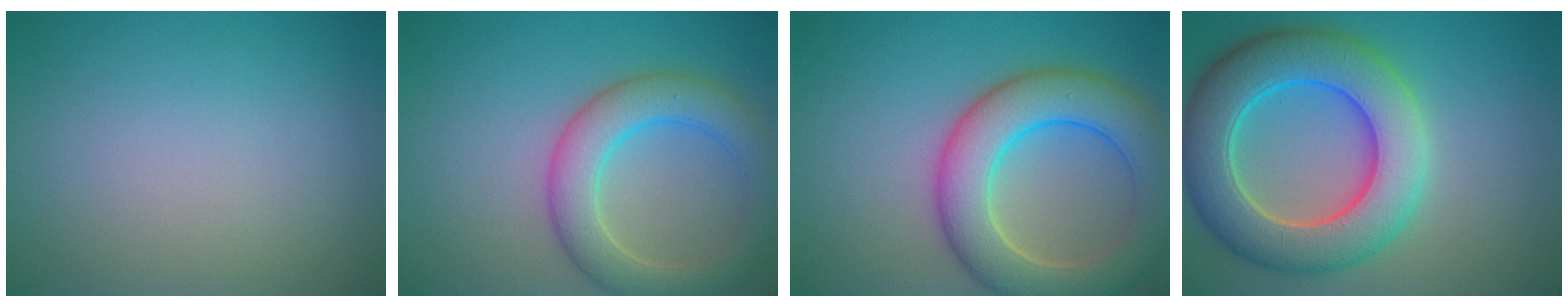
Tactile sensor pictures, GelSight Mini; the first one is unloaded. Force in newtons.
{"total": 5.6, "press": 5.6, "slide": 0.2}
{"total": 8.5, "press": 8.5, "slide": 0.3}
{"total": 10.1, "press": 10.1, "slide": 0.7}